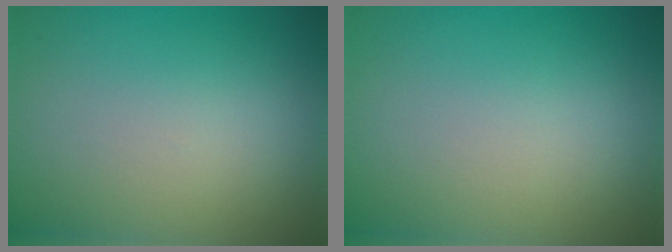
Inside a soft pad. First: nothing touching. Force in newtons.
{"total": 0.0}